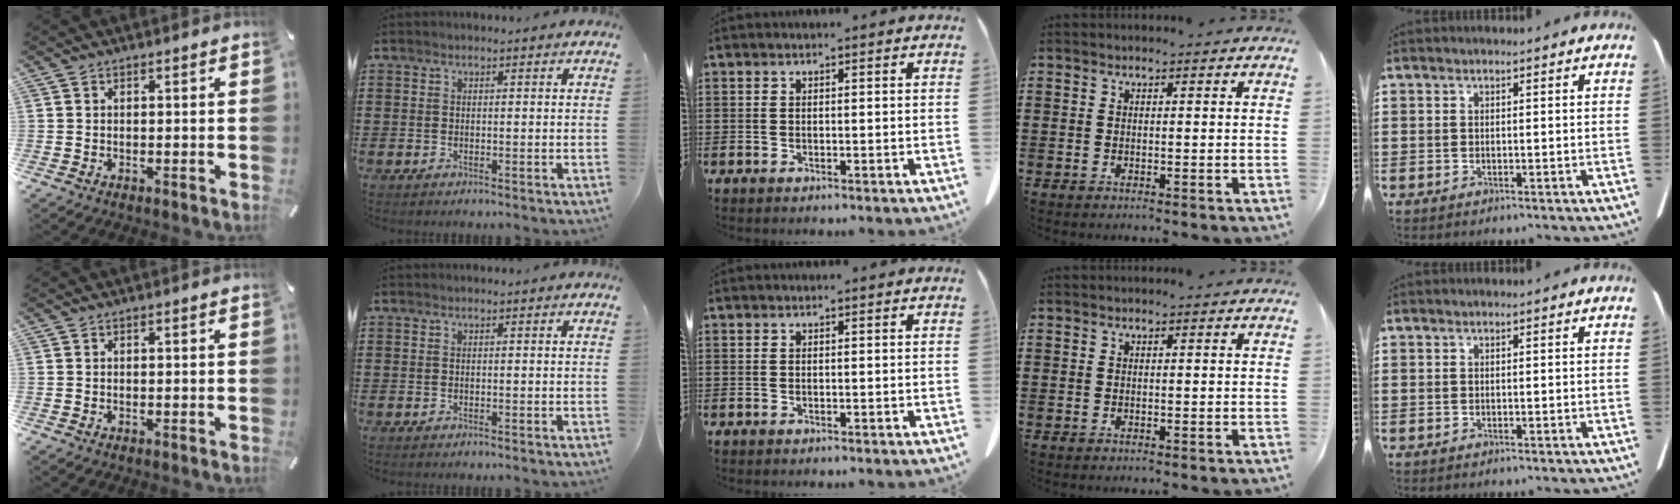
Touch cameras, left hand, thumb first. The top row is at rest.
{}